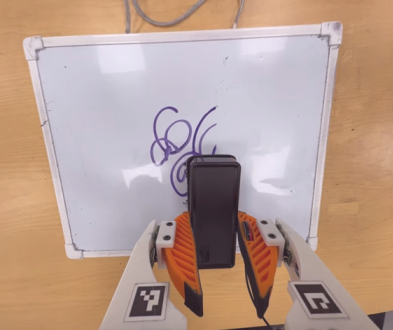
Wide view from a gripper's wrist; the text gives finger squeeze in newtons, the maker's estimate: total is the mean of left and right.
{"total": 6.1, "left": 4.7, "right": 7.5}